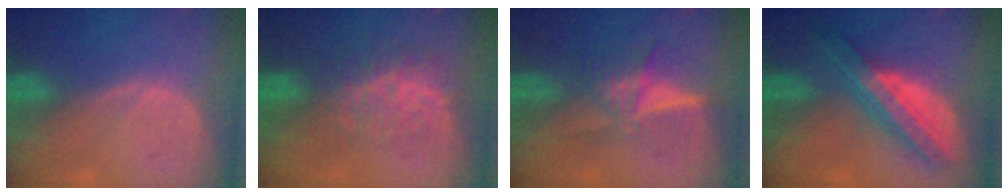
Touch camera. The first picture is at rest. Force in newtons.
{"total": 7.6, "press": 7.3, "slide": 2.2}
{"total": 6.2, "press": 5.4, "slide": 3.0}
{"total": 8.3, "press": 8.3, "slide": 0.6}